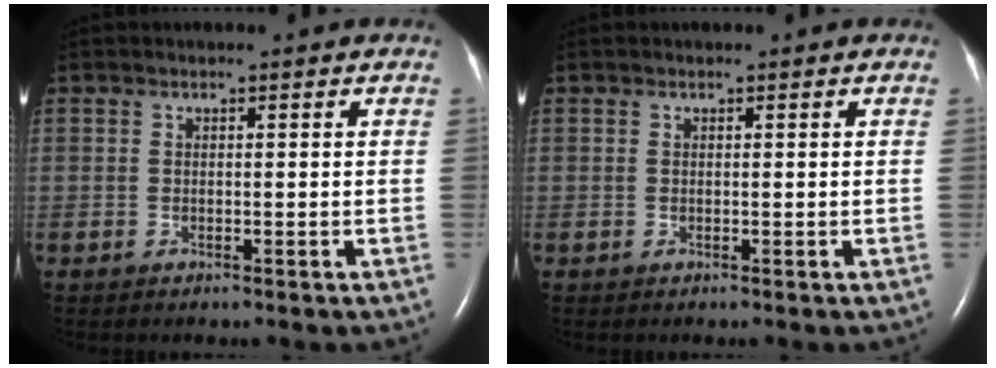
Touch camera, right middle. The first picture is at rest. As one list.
[{"total": 0.0}]